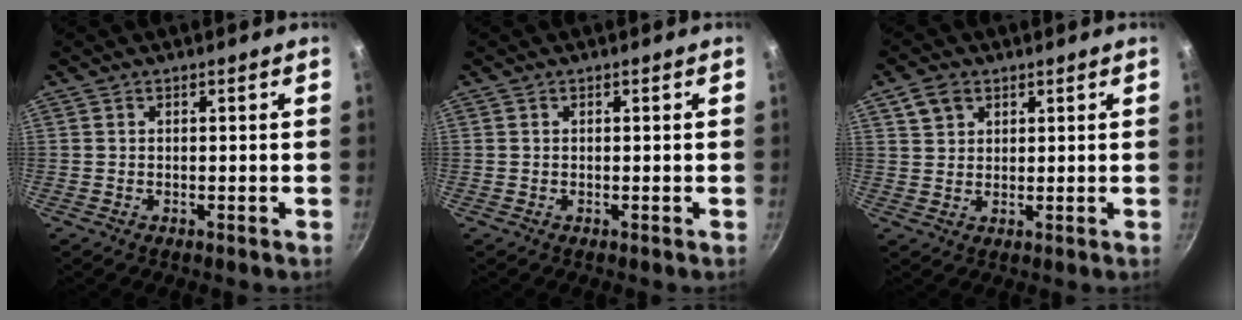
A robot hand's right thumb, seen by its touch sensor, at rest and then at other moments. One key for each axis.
{"total": 0.0}
{"total": 4.3, "fx": 2.3, "fy": 3.2, "fz": 1.8, "tx": -0.020, "ty": 0.000, "tz": 0.042}